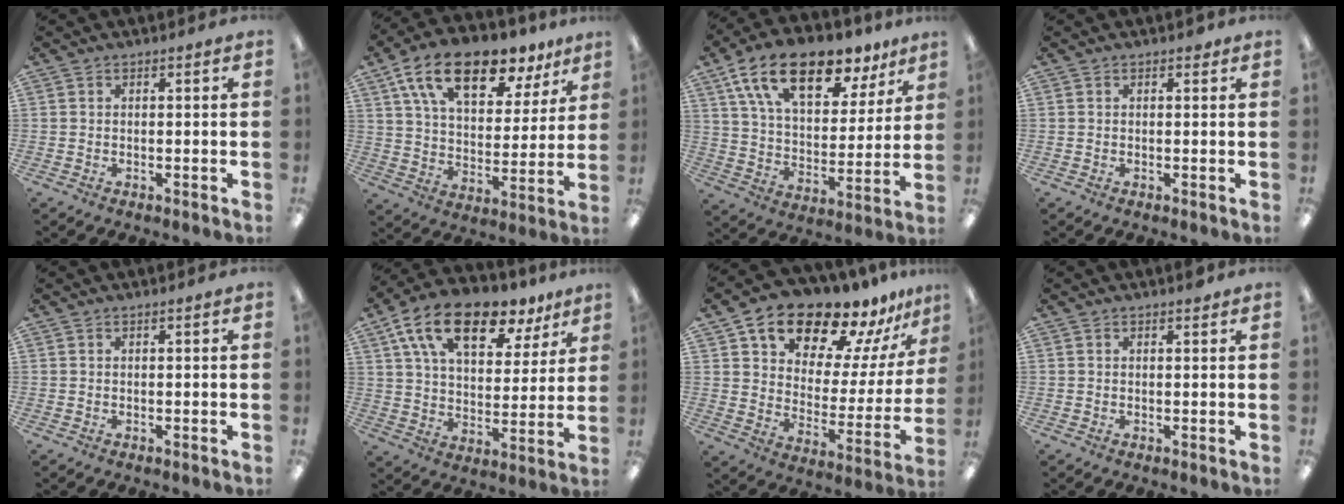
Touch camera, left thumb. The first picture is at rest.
{"total": 17.8, "force": [11.6, 8.4, 10.6], "torque": [-0.182, -0.056, 0.201]}
{"total": 19.0, "force": [12.4, 9.1, 11.2], "torque": [-0.195, -0.064, 0.217]}
{"total": 0.8, "force": [0.5, 0.4, 0.4], "torque": [-0.001, -0.001, 0.007]}
{"total": 0.0}
{"total": 18.0, "force": [11.4, 8.8, 10.9], "torque": [-0.185, -0.054, 0.197]}
{"total": 17.9, "force": [14.5, 7.8, 6.9], "torque": [-0.115, -0.112, 0.250]}
{"total": 0.8, "force": [0.7, 0.1, 0.3], "torque": [0.001, -0.003, 0.011]}